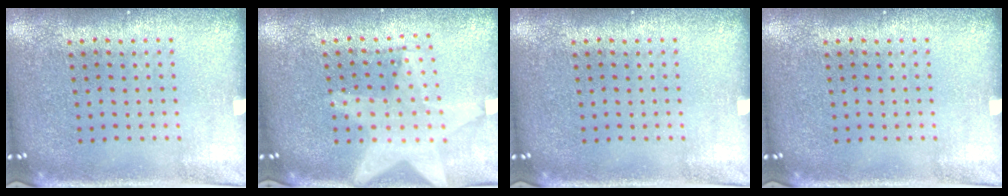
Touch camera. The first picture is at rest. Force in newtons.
{"total": 2.2, "press": 1.8, "slide": 1.3}
{"total": 0.0}
{"total": 0.0}